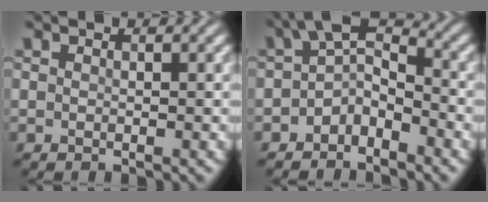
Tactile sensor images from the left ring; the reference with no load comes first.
{"total": 3.9, "force": [-1.5, 2.2, 2.8], "torque": [-0.043, 0.008, -0.036]}